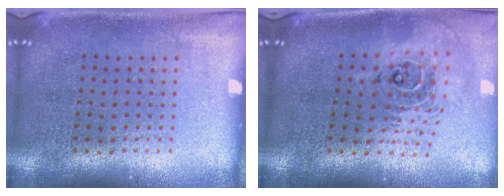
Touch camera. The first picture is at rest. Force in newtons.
{"total": 2.2, "press": 1.6, "slide": 1.5}